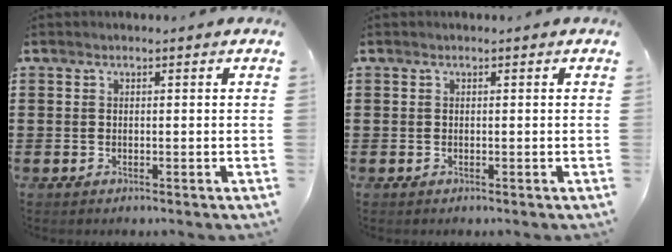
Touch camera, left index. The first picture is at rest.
{"total": 0.0}